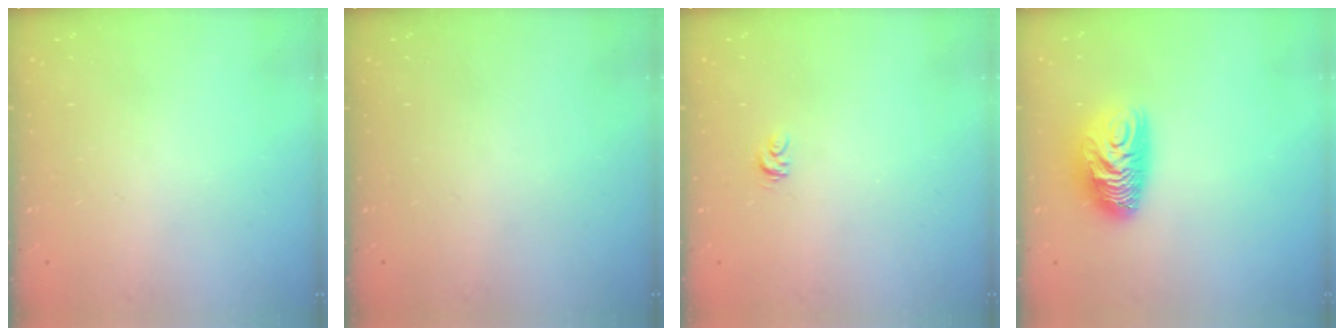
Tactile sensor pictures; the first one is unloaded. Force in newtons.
{"total": 0.0}
{"total": 3.9, "press": 3.9, "slide": 0.1}
{"total": 10.3, "press": 10.3, "slide": 0.5}